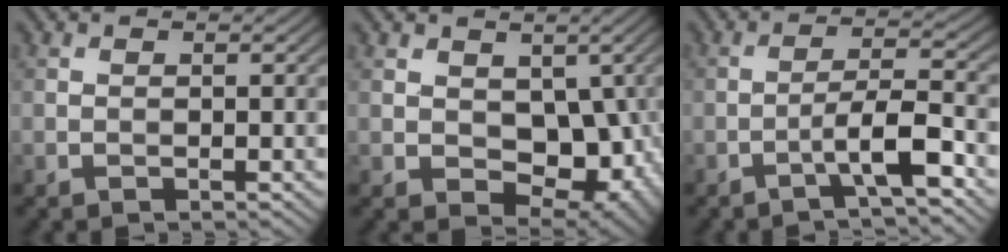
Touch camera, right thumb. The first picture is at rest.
{"total": 8.7, "force": [0.5, 6.1, 6.2], "torque": [-0.104, -0.026, 0.020]}
{"total": 5.5, "force": [-2.9, 0.7, 4.7], "torque": [-0.079, 0.018, -0.062]}